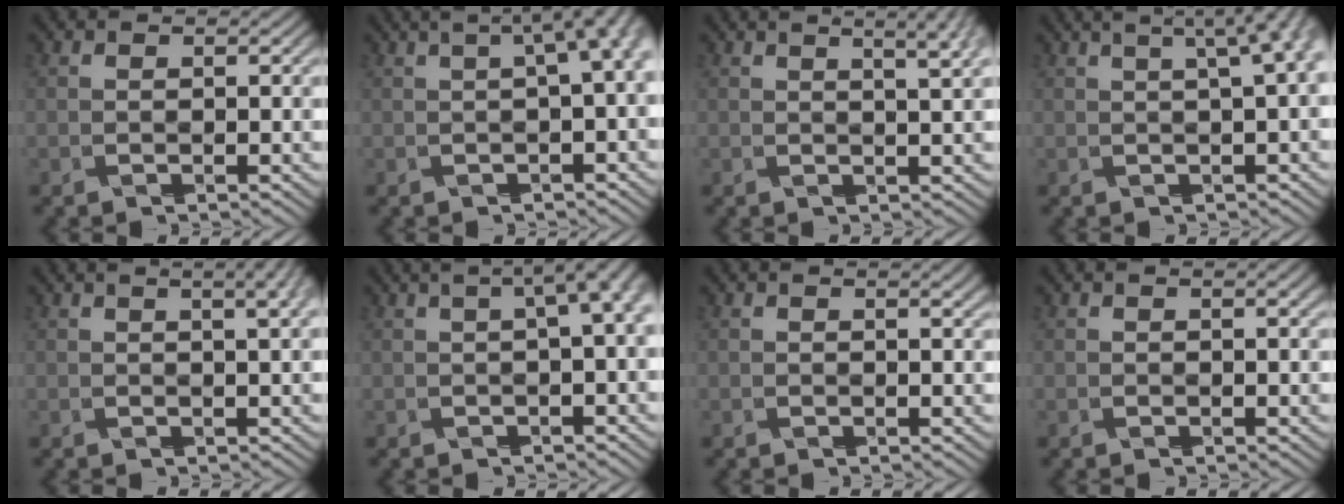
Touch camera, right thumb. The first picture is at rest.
{"total": 7.9, "force": [1.0, 2.9, 7.3], "torque": [-0.108, 0.004, 0.019]}
{"total": 3.7, "force": [2.2, 0.3, 2.9], "torque": [-0.040, 0.009, 0.033]}
{"total": 7.6, "force": [1.8, 1.9, 7.1], "torque": [-0.096, 0.017, 0.023]}
{"total": 3.6, "force": [1.3, 1.0, 3.2], "torque": [-0.046, 0.011, 0.024]}
{"total": 5.9, "force": [1.1, 1.8, 5.5], "torque": [-0.090, 0.003, 0.020]}
{"total": 0.9, "force": [0.3, 0.3, 0.8], "torque": [-0.018, -0.003, 0.007]}
{"total": 0.7, "force": [0.1, 0.3, 0.6], "torque": [-0.016, -0.003, 0.004]}